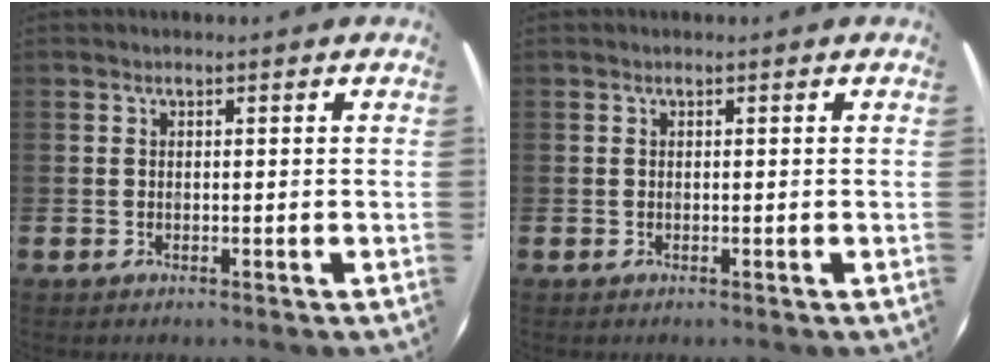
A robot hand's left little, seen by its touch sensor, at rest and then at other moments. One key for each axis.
{"total": 0.0}